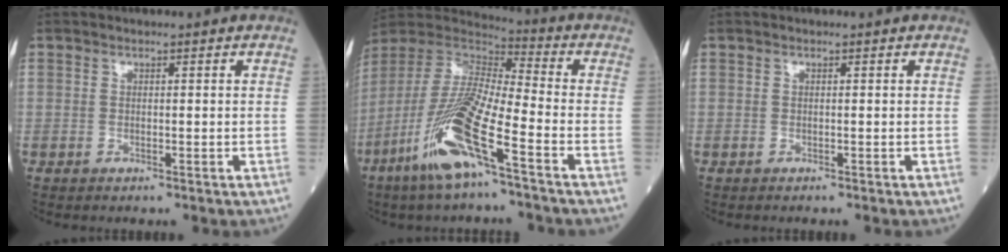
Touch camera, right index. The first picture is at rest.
{"total": 16.6, "force": [-8.2, 1.5, 14.4], "torque": [-0.314, -0.032, -0.167]}
{"total": 0.0}